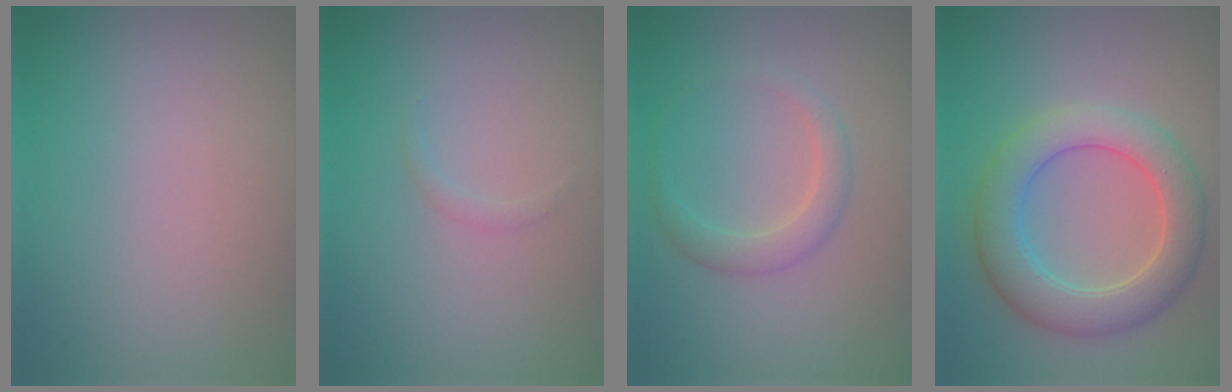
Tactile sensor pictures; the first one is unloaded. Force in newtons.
{"total": 0.6, "press": 0.6, "slide": 0.1}
{"total": 2.1, "press": 2.1, "slide": 0.1}
{"total": 6.1, "press": 6.1, "slide": 0.1}